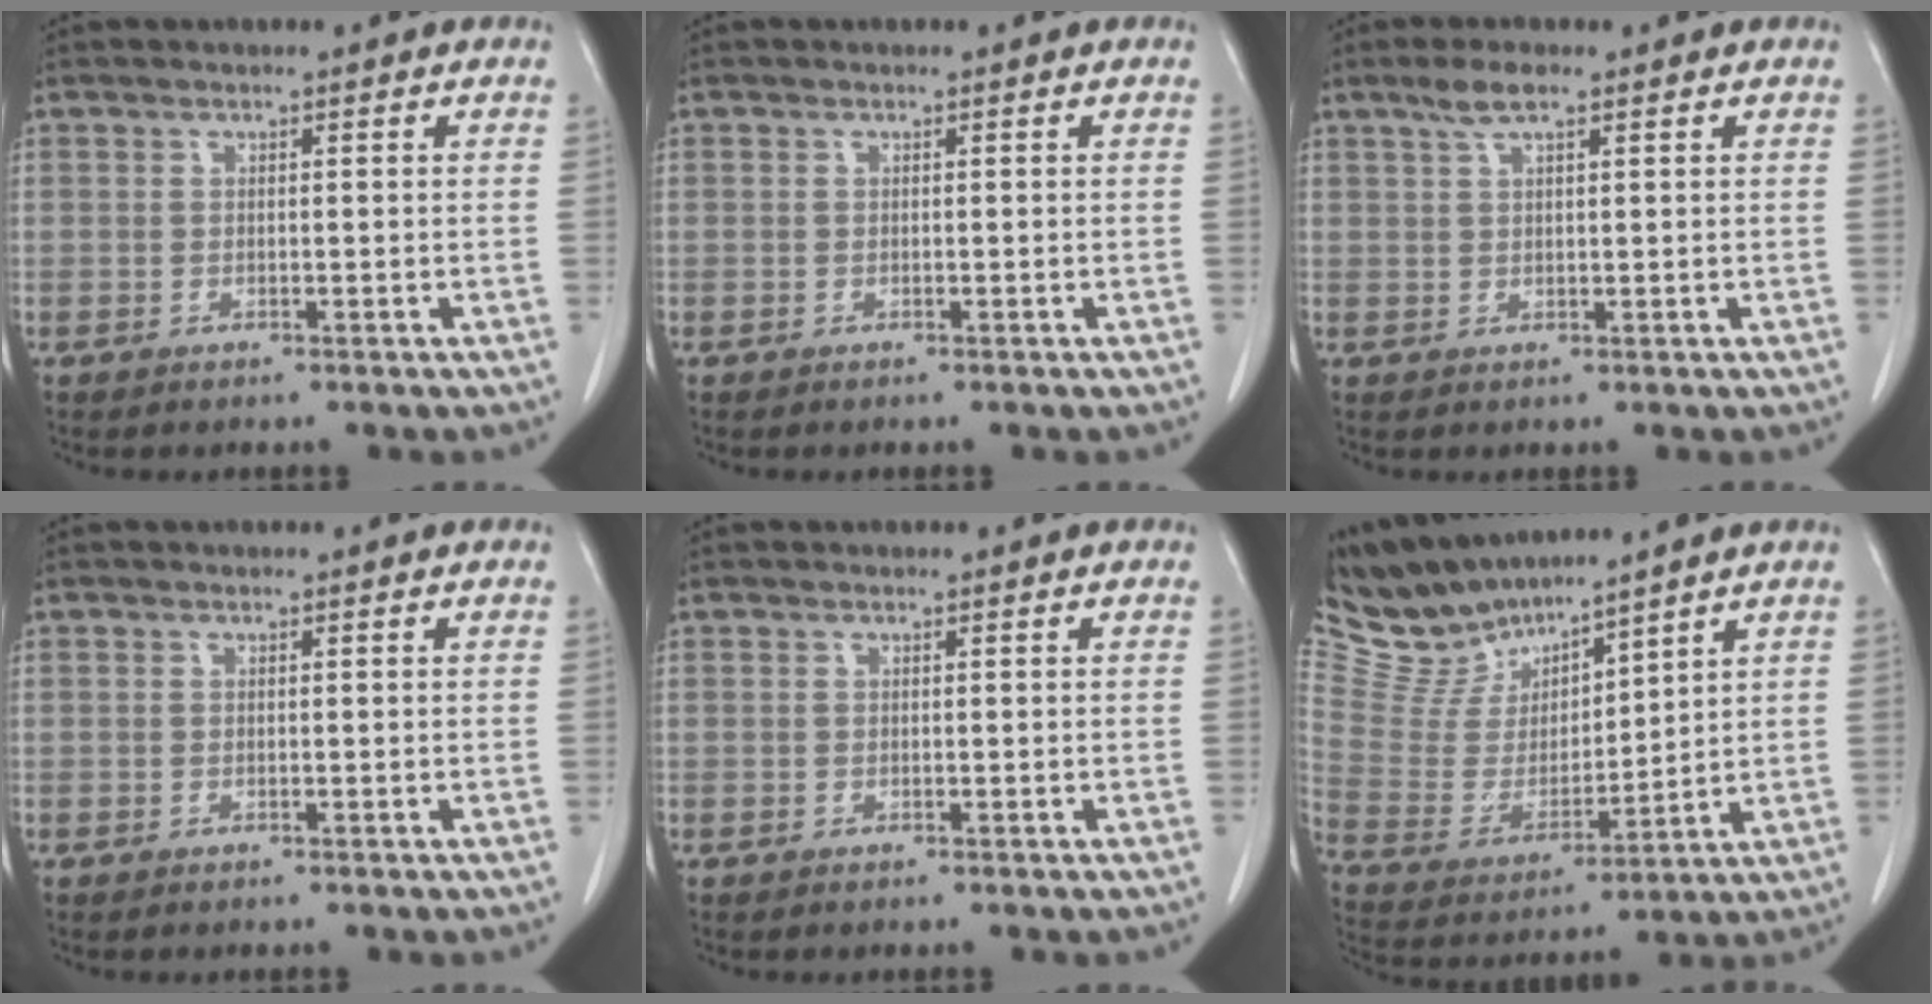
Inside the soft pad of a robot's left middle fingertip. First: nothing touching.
{"total": 0.0}
{"total": 3.0, "force": [2.0, 0.5, 2.2], "torque": [-0.048, 0.008, 0.042]}
{"total": 0.0}
{"total": 0.0}
{"total": 10.2, "force": [9.9, 2.0, 1.4], "torque": [-0.049, 0.004, 0.218]}